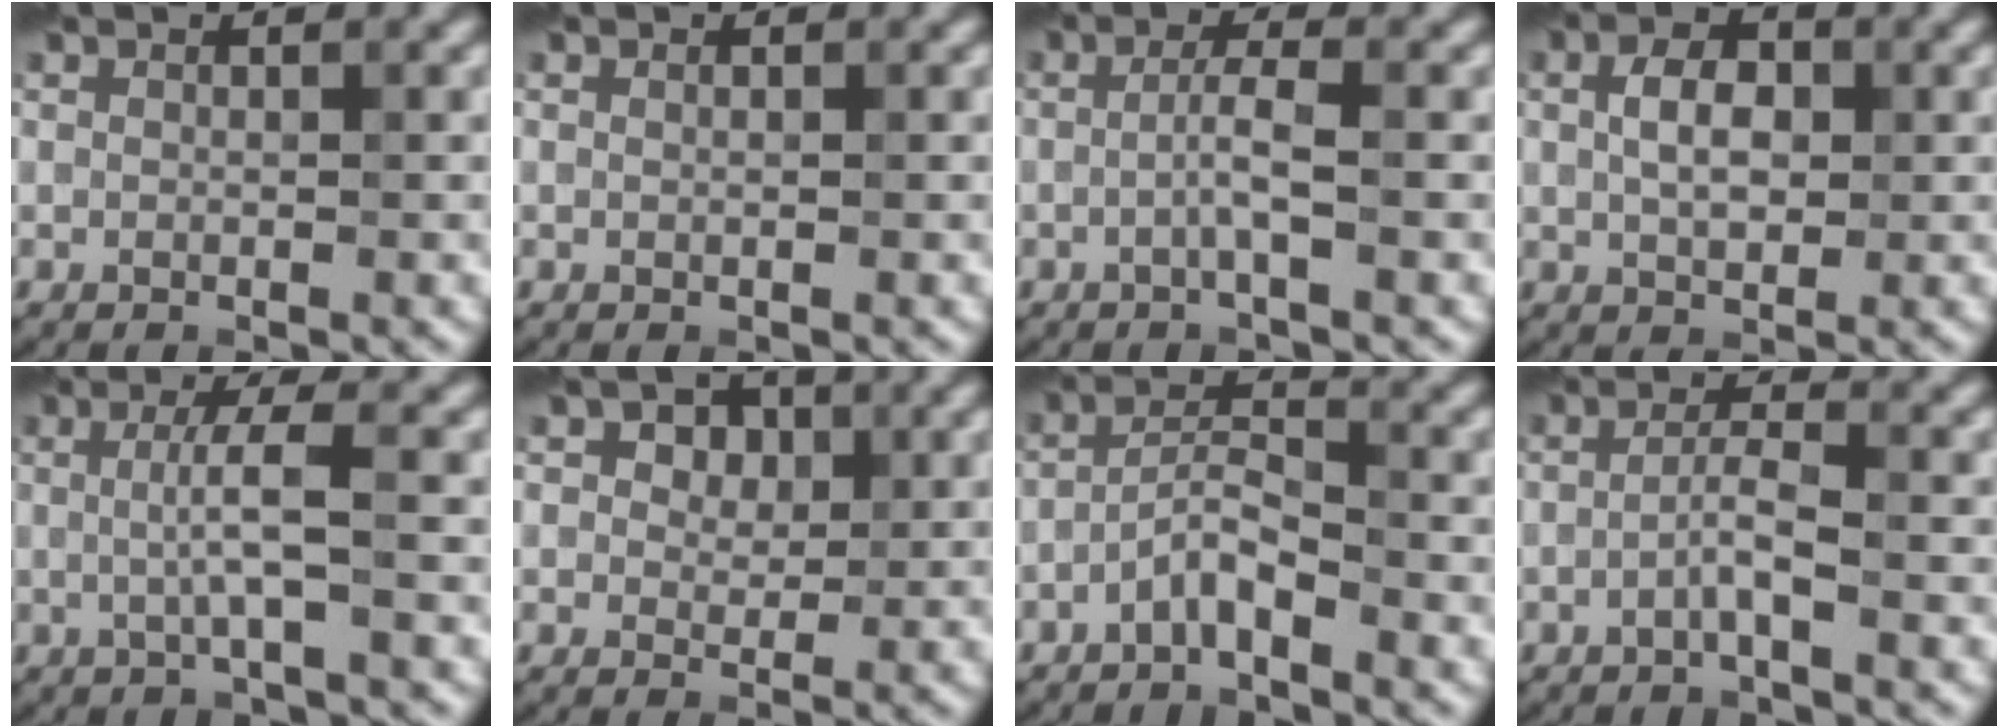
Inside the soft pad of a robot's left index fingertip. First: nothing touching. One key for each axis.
{"total": 0.0}
{"total": 1.9, "fx": -0.5, "fy": -0.1, "fz": 1.8, "tx": -0.036, "ty": 0.009, "tz": -0.015}
{"total": 3.3, "fx": 0.6, "fy": 1.9, "fz": 2.6, "tx": -0.051, "ty": 0.006, "tz": 0.008}
{"total": 2.9, "fx": 0.1, "fy": 0.1, "fz": 2.9, "tx": -0.056, "ty": 0.001, "tz": -0.001}
{"total": 2.9, "fx": 1.4, "fy": 2.1, "fz": 1.6, "tx": -0.016, "ty": 0.006, "tz": -0.002}
{"total": 2.6, "fx": -1.8, "fy": 0.5, "fz": 1.8, "tx": -0.038, "ty": 0.013, "tz": -0.042}
{"total": 1.8, "fx": -0.8, "fy": -0.1, "fz": 1.6, "tx": -0.033, "ty": 0.011, "tz": -0.021}